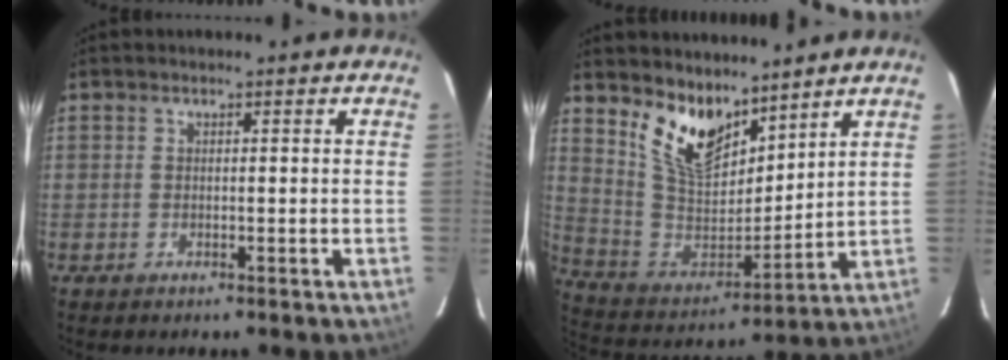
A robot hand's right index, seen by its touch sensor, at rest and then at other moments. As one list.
[{"total": 13.6, "force": [9.7, 6.7, 6.8], "torque": [-0.141, -0.005, 0.198]}]